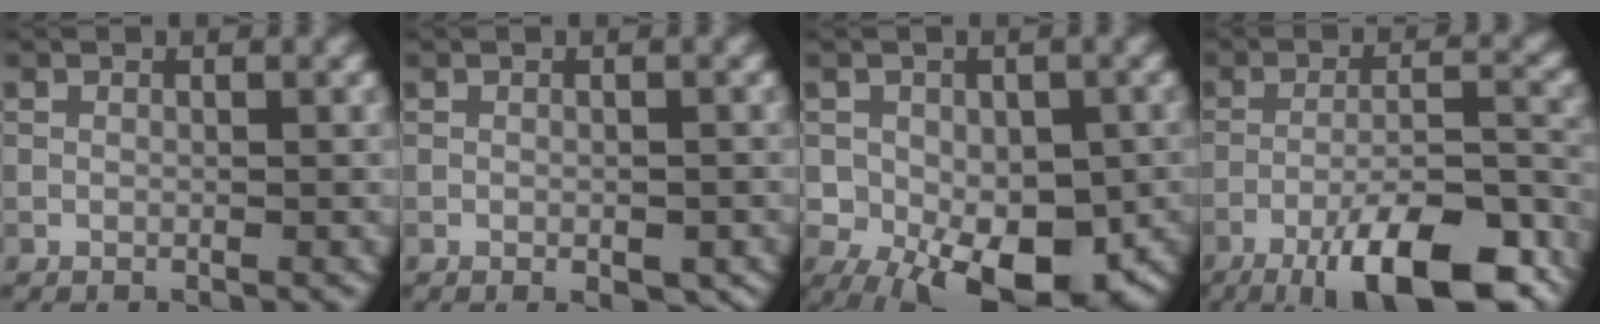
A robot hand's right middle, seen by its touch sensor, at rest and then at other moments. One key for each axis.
{"total": 2.0, "fx": -0.9, "fy": 0.9, "fz": 1.6, "tx": -0.021, "ty": -0.005, "tz": -0.007}
{"total": 10.6, "fx": -3.4, "fy": 6.8, "fz": 7.4, "tx": -0.087, "ty": -0.014, "tz": -0.048}
{"total": 12.7, "fx": -8.5, "fy": 3.1, "fz": 8.9, "tx": -0.144, "ty": 0.002, "tz": -0.134}